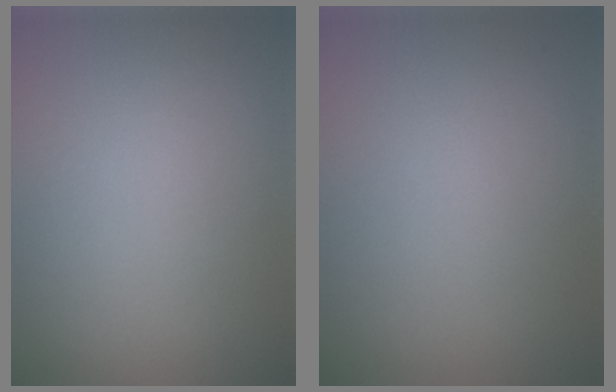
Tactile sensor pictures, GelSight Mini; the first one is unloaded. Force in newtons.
{"total": 0.0}